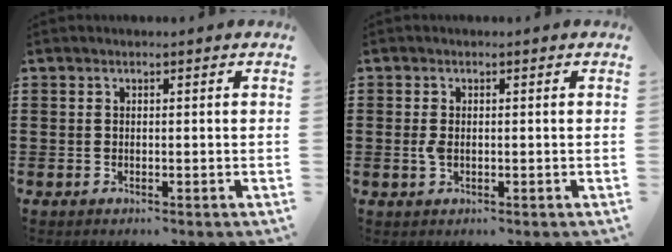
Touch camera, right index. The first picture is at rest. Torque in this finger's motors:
{"motor_torque": [0.39, 0.33, 0.17, 0.06]}